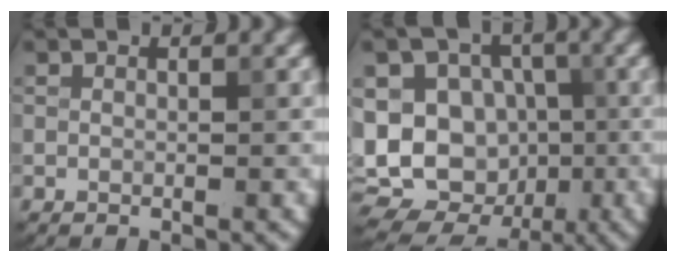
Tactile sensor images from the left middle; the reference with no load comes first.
{"total": 15.2, "force": [-1.9, 13.3, 7.2], "torque": [-0.149, 0.017, -0.036]}